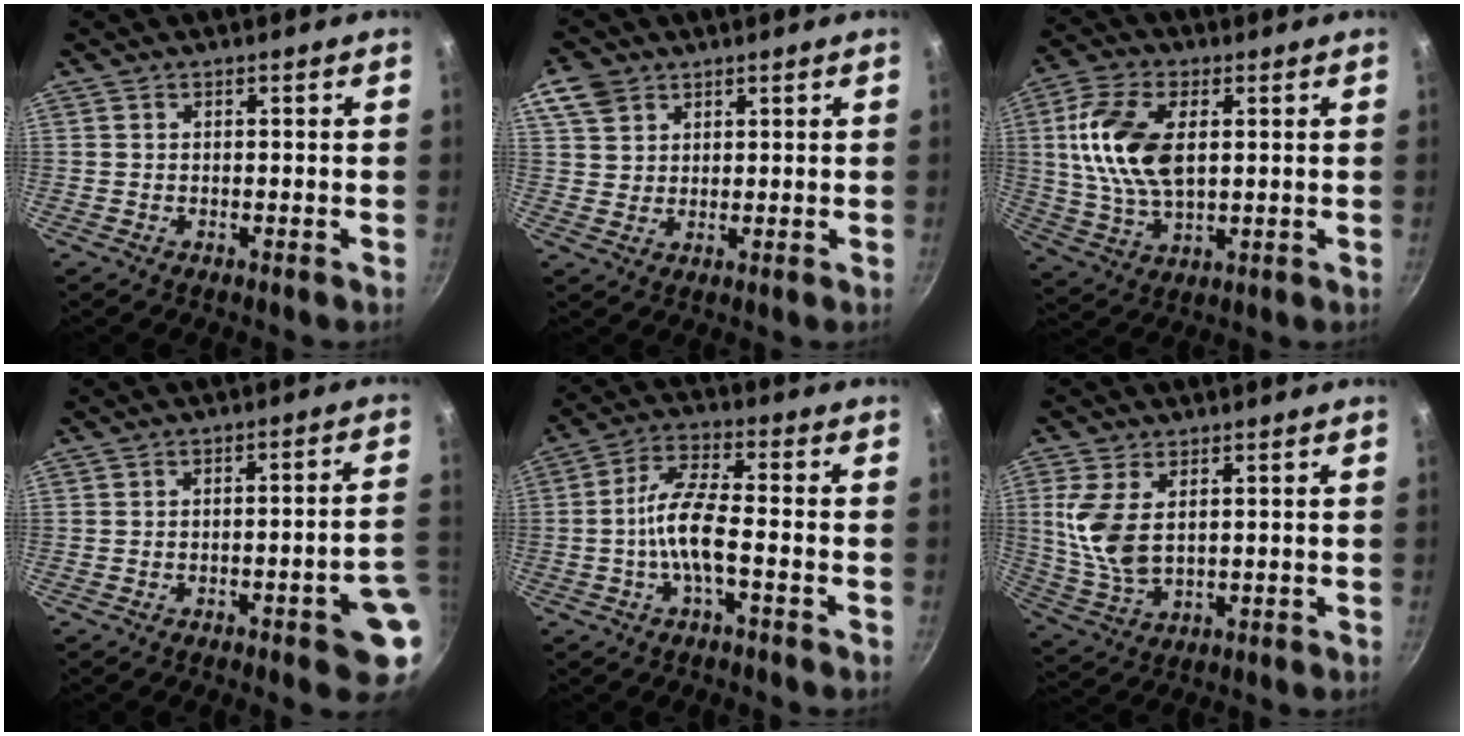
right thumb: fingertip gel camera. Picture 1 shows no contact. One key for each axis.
{"total": 6.2, "fx": 3.4, "fy": 4.7, "fz": 2.2, "tx": -0.026, "ty": -0.004, "tz": 0.065}
{"total": 14.6, "fx": 2.7, "fy": 8.2, "fz": 11.8, "tx": -0.226, "ty": -0.002, "tz": 0.053}
{"total": 8.9, "fx": -3.3, "fy": 1.8, "fz": 8.0, "tx": -0.077, "ty": 0.035, "tz": -0.035}
{"total": 8.3, "fx": -2.2, "fy": 2.3, "fz": 7.6, "tx": -0.157, "ty": 0.030, "tz": -0.053}
{"total": 9.2, "fx": 2.1, "fy": 5.1, "fz": 7.3, "tx": -0.154, "ty": -0.014, "tz": 0.055}